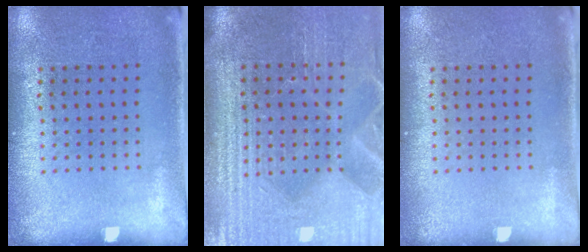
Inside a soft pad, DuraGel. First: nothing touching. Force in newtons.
{"total": 4.7, "press": 4.2, "slide": 2.1}
{"total": 0.0}